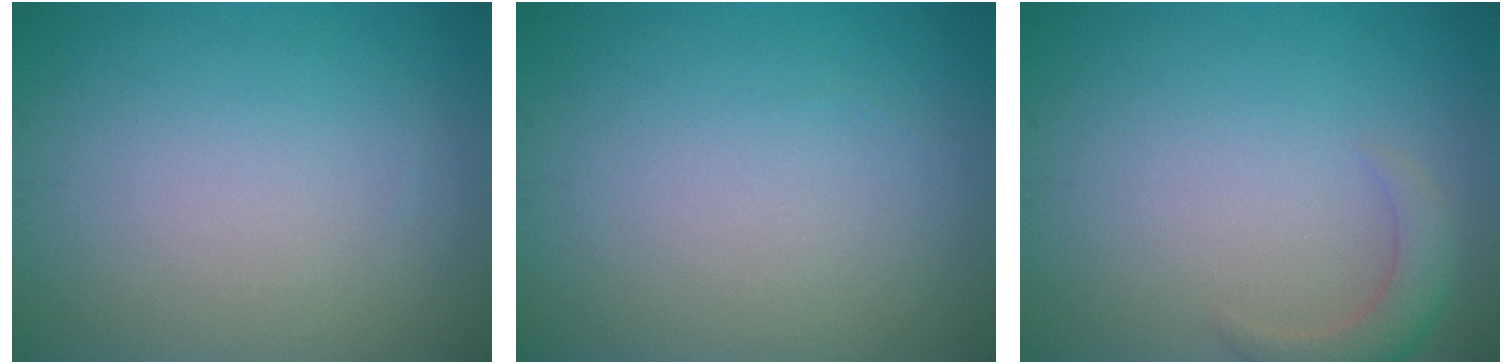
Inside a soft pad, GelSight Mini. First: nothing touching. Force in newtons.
{"total": 0.0}
{"total": 2.5, "press": 2.5, "slide": 0.3}